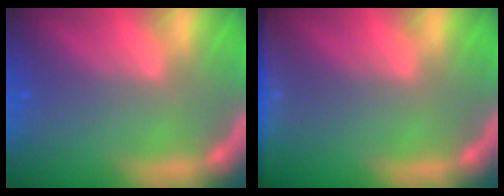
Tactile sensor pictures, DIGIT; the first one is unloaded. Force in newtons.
{"total": 5.0}